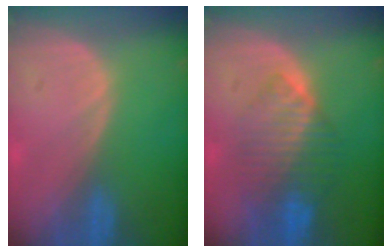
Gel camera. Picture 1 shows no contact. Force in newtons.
{"total": 7.9, "press": 7.3, "slide": 2.9}